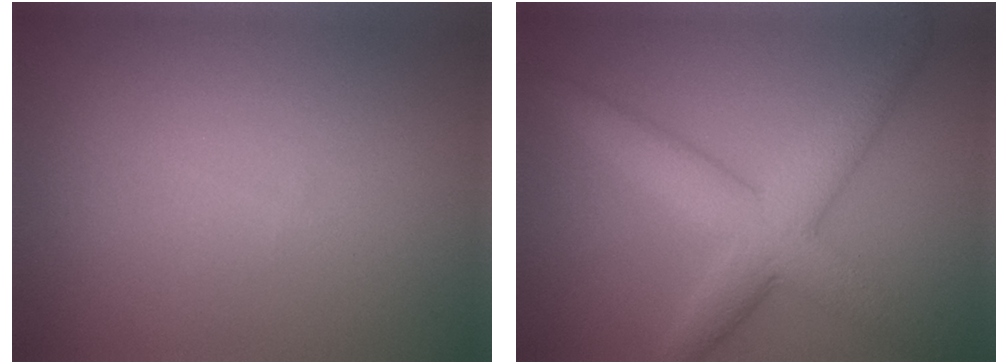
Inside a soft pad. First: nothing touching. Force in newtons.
{"total": 6.0, "press": 6.0, "slide": 0.1}